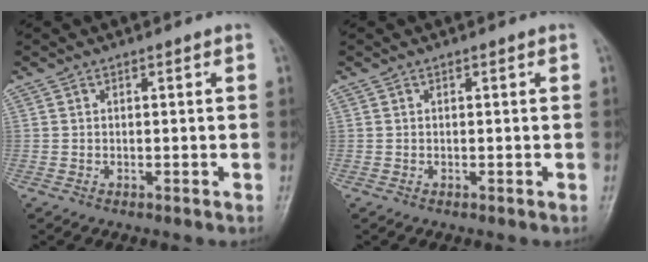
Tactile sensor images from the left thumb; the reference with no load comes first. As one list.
[{"total": 0.0}]